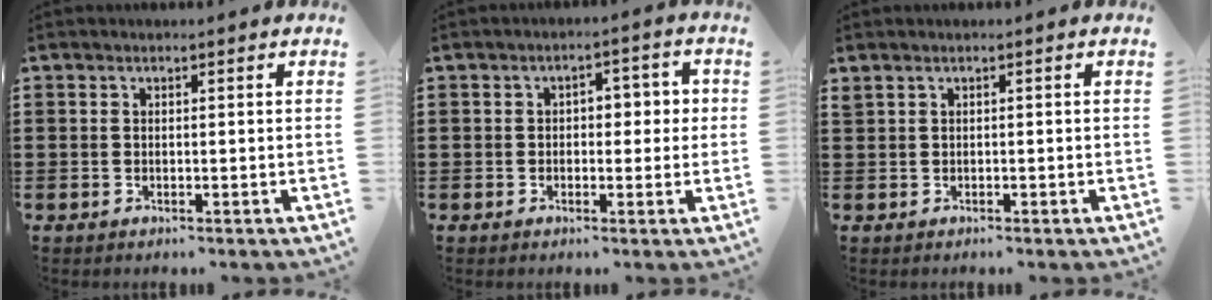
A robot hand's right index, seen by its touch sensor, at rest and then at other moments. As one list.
[{"total": 3.3, "force": [-0.2, 2.2, 2.4], "torque": [-0.036, 0.004, -0.013]}, {"total": 0.0}]